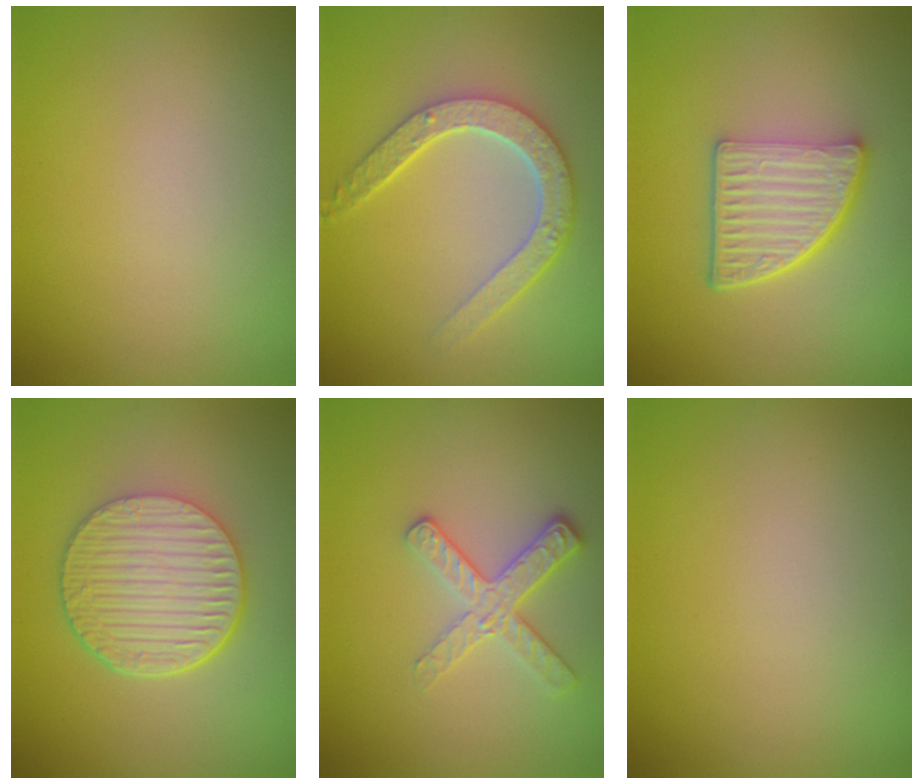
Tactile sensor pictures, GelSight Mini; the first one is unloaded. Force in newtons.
{"total": 4.6, "press": 3.5, "slide": 2.9}
{"total": 5.3, "press": 3.9, "slide": 3.7}
{"total": 6.4, "press": 4.5, "slide": 4.6}
{"total": 2.7, "press": 2.5, "slide": 1.1}
{"total": 0.0}